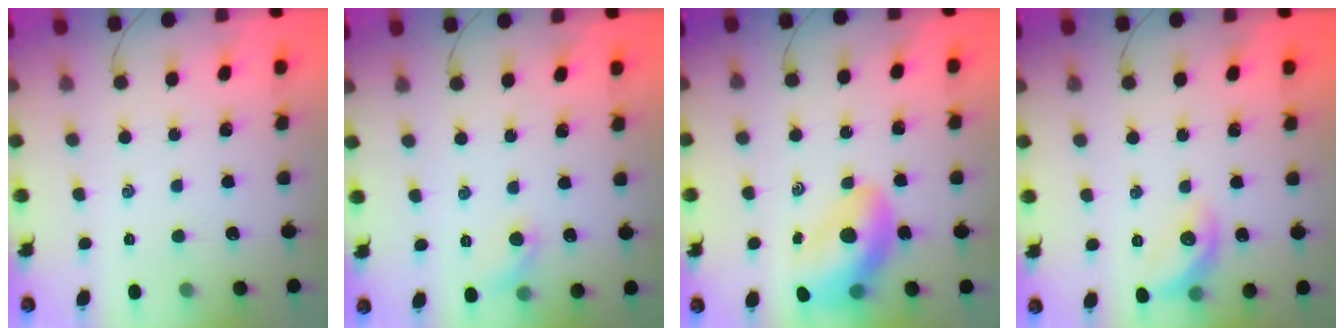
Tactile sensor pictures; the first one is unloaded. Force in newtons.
{"total": 5.6, "press": 5.4, "slide": 1.3}
{"total": 14.2, "press": 13.6, "slide": 4.1}
{"total": 9.8, "press": 9.8, "slide": 0.2}